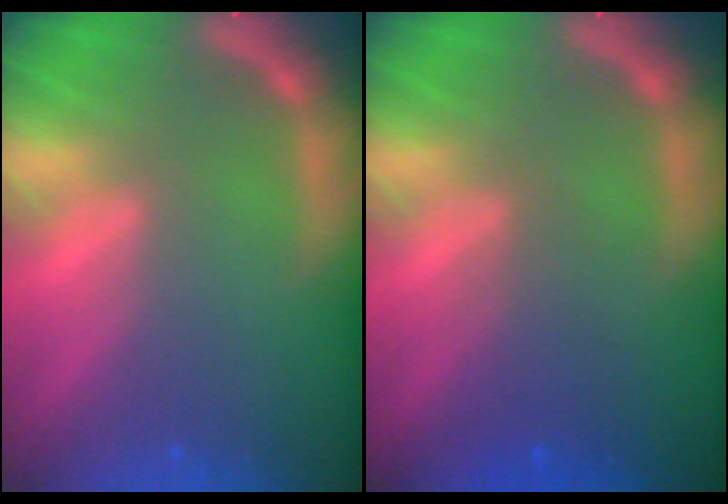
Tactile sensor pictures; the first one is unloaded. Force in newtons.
{"total": 2.5}